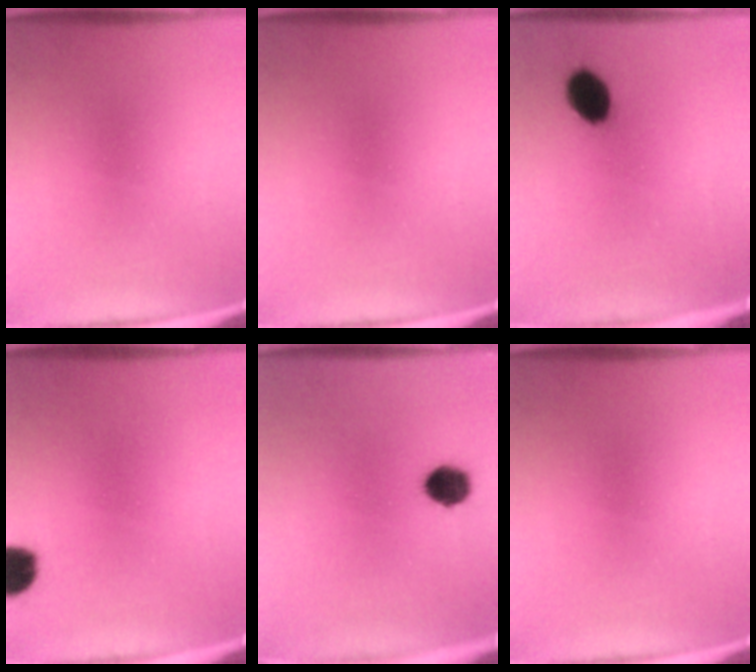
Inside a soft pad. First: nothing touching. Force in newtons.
{"total": 0.0}
{"total": 8.1}
{"total": 6.0}
{"total": 6.5}
{"total": 0.0}